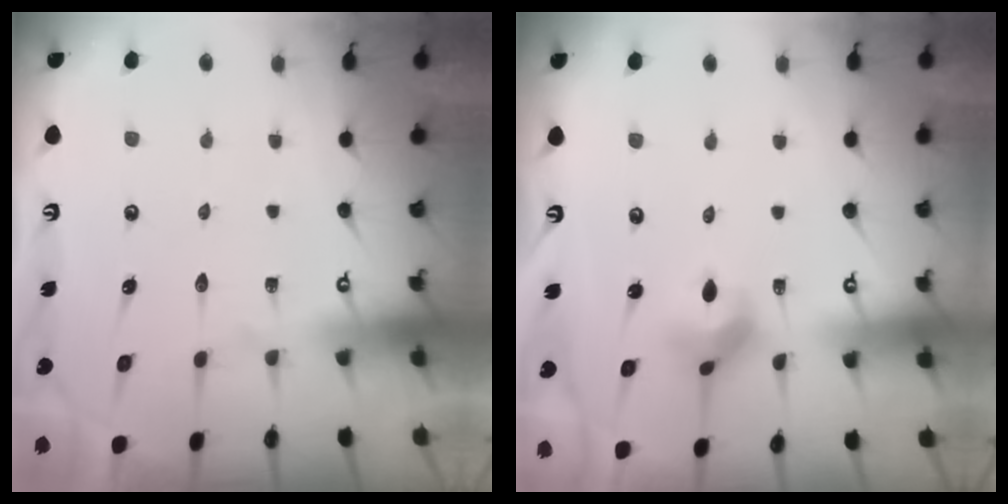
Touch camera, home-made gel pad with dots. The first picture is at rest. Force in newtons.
{"total": 5.1, "press": 5.0, "slide": 0.9}